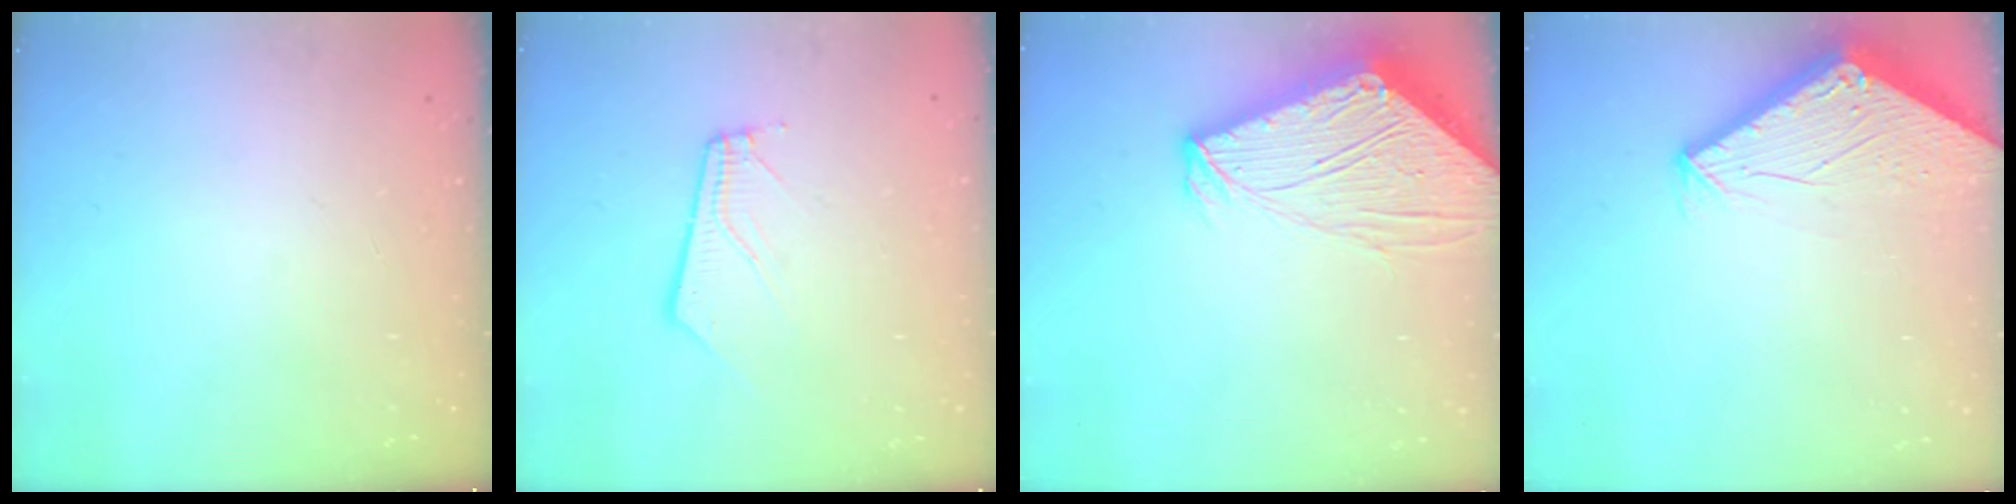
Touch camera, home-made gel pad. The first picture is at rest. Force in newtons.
{"total": 4.5, "press": 4.5, "slide": 0.5}
{"total": 13.1, "press": 13.0, "slide": 1.8}
{"total": 2.8, "press": 2.8, "slide": 0.1}